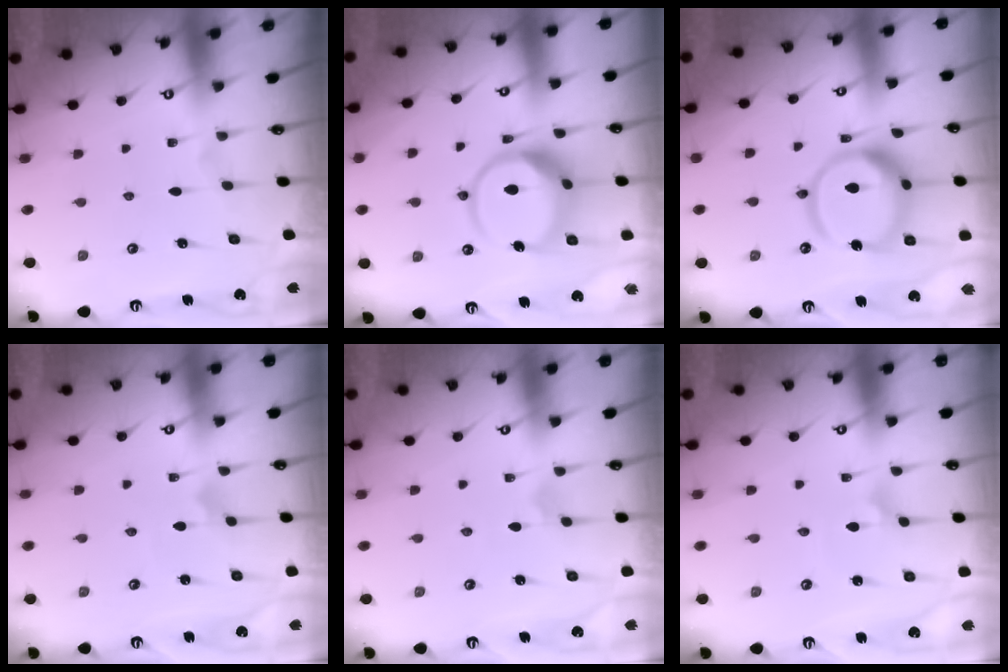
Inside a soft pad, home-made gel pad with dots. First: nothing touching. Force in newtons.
{"total": 12.7, "press": 12.6, "slide": 1.5}
{"total": 15.4, "press": 15.4, "slide": 1.5}
{"total": 1.7, "press": 1.7, "slide": 0.1}
{"total": 2.8, "press": 2.8, "slide": 0.4}
{"total": 2.4, "press": 2.4, "slide": 0.2}